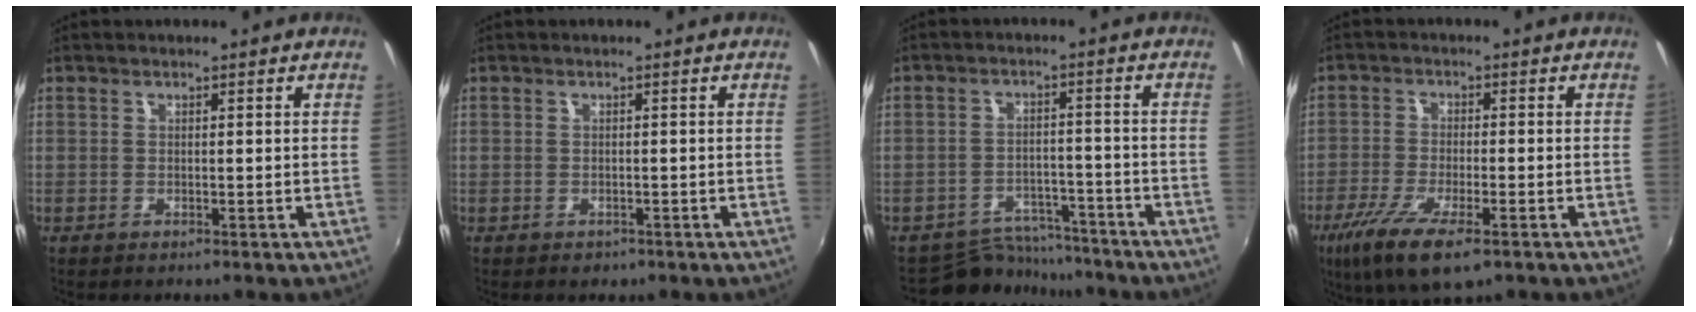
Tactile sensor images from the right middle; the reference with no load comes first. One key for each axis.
{"total": 1.3, "fx": -0.8, "fy": 1.1, "fz": 0.3, "tx": -0.008, "ty": -0.003, "tz": -0.008}
{"total": 8.6, "fx": -8.0, "fy": 3.0, "fz": 0.4, "tx": -0.024, "ty": 0.013, "tz": -0.121}
{"total": 11.3, "fx": -6.7, "fy": 3.2, "fz": 8.5, "tx": -0.186, "ty": -0.041, "tz": -0.123}